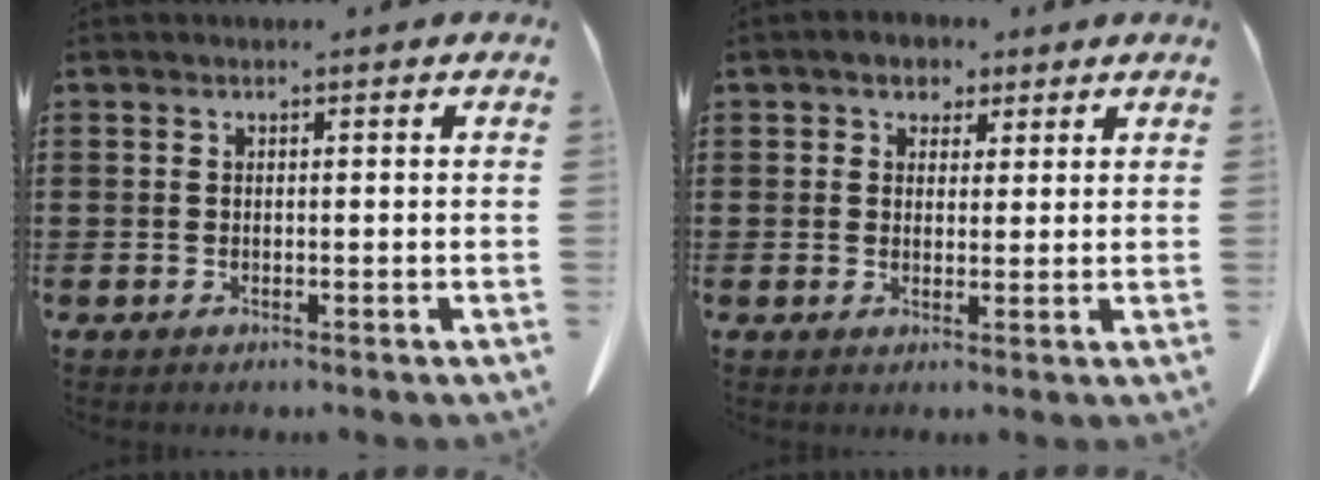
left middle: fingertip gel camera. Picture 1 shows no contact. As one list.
[{"total": 2.7, "force": [1.9, 1.9, 0.4], "torque": [-0.020, 0.009, 0.034]}]